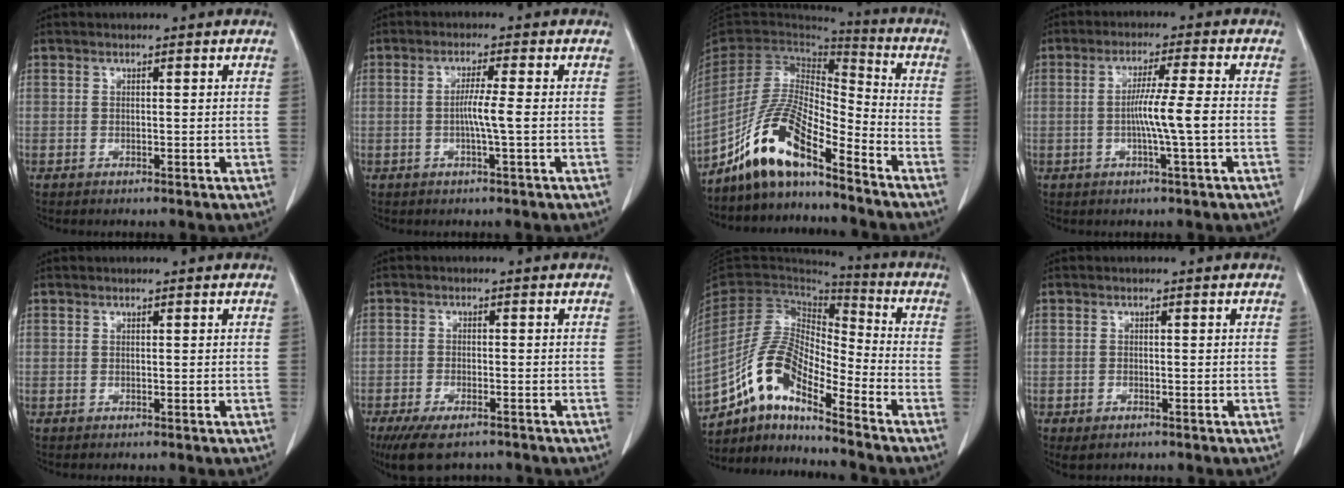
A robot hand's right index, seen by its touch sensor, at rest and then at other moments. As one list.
[{"total": 3.5, "force": [-0.5, -0.5, 3.4], "torque": [-0.062, -0.002, -0.010]}, {"total": 12.4, "force": [-9.1, 2.5, 8.0], "torque": [-0.165, 0.012, -0.171]}, {"total": 6.2, "force": [-1.0, -1.0, 6.0], "torque": [-0.105, 0.000, -0.020]}, {"total": 0.0}, {"total": 8.7, "force": [-6.8, 2.7, 4.8], "torque": [-0.078, -0.013, -0.107]}, {"total": 12.5, "force": [-9.0, 2.8, 8.2], "torque": [-0.170, 0.020, -0.169]}, {"total": 2.0, "force": [-1.2, 1.0, 1.2], "torque": [-0.023, -0.003, -0.013]}]